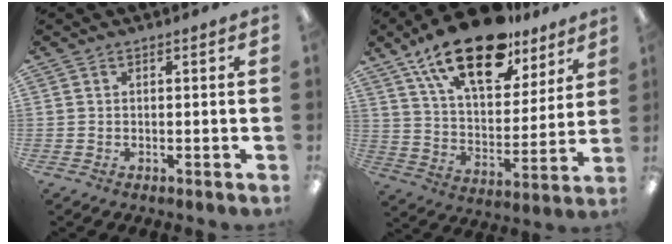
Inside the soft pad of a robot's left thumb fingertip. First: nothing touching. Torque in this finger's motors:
{"motor_torque": [0.51, 0.56, 1.80, -0.97, 0.55]}